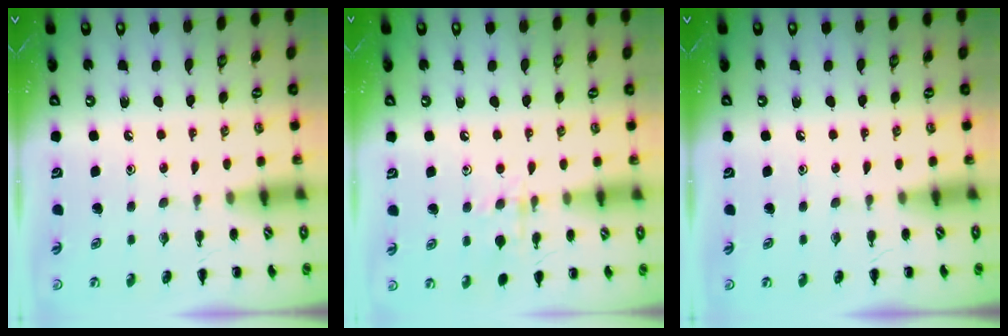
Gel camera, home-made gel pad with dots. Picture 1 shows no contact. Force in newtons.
{"total": 8.6, "press": 8.5, "slide": 1.3}
{"total": 0.0}